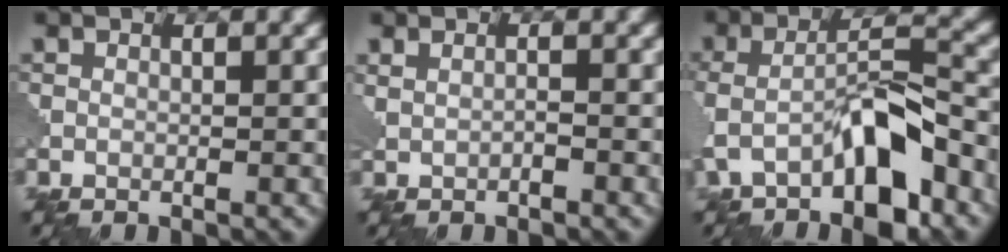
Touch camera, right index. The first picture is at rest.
{"total": 0.6, "force": [0.0, 0.2, 0.6], "torque": [-0.017, -0.003, -0.002]}
{"total": 6.6, "force": [-2.9, 2.1, 5.6], "torque": [-0.103, 0.009, -0.057]}